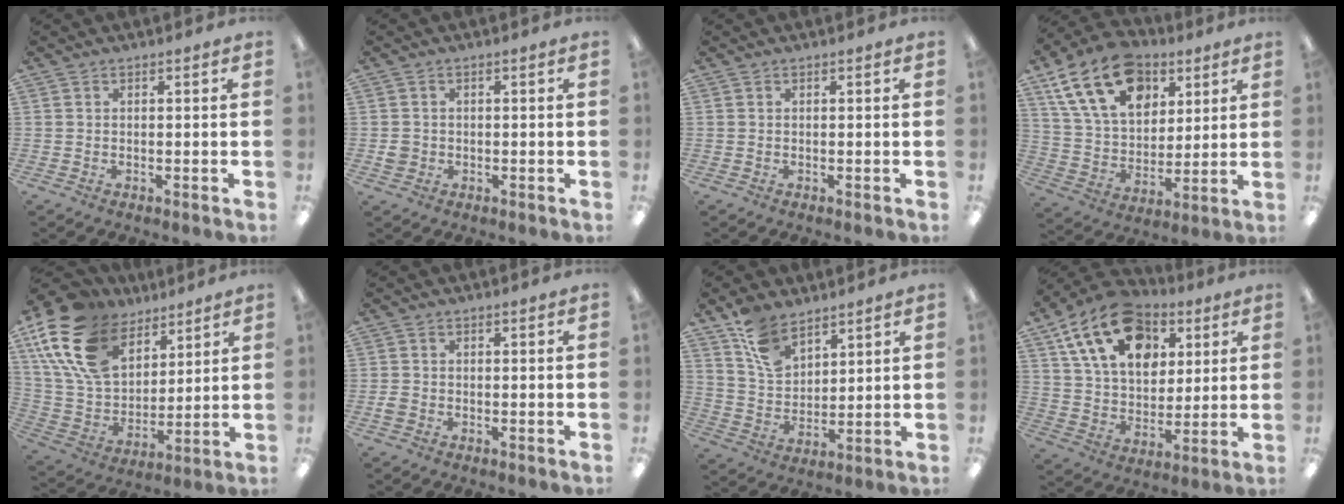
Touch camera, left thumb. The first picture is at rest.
{"total": 2.6, "force": [-0.3, 2.4, 0.8], "torque": [-0.007, 0.001, -0.008]}
{"total": 0.0}
{"total": 20.2, "force": [10.6, 13.1, 11.1], "torque": [-0.194, -0.032, 0.198]}
{"total": 21.6, "force": [12.4, 13.1, 12.0], "torque": [-0.279, -0.053, 0.229]}
{"total": 1.7, "force": [-0.6, 1.4, 0.8], "torque": [-0.013, 0.005, -0.012]}
{"total": 10.9, "force": [7.6, 6.1, 4.8], "torque": [-0.103, -0.024, 0.149]}
{"total": 19.8, "force": [10.1, 13.0, 11.0], "torque": [-0.186, -0.032, 0.185]}